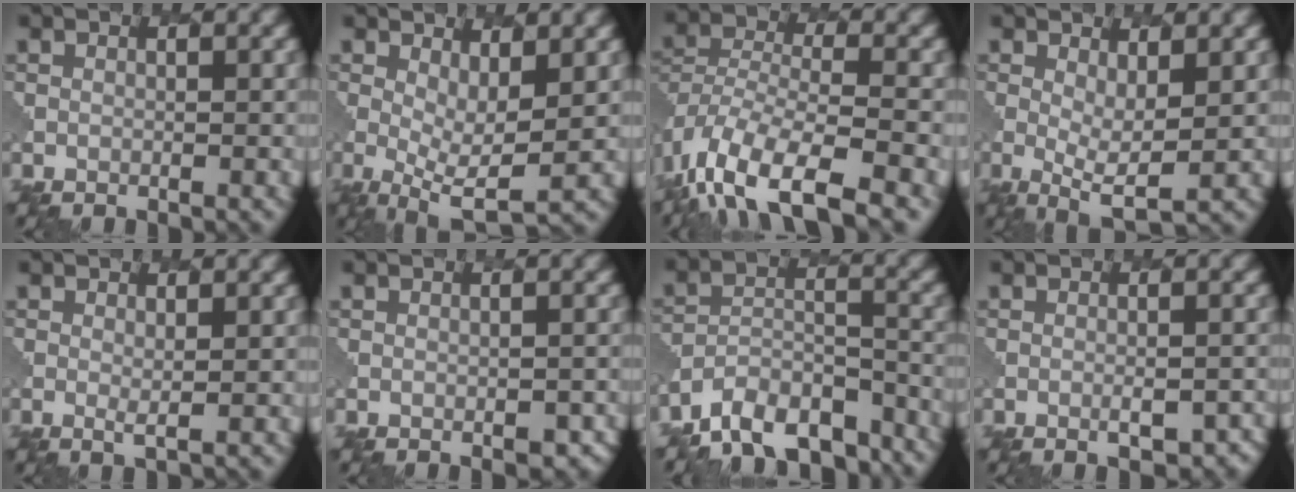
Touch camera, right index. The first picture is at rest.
{"total": 4.5, "force": [0.6, 1.6, 4.2], "torque": [-0.081, -0.012, 0.013]}
{"total": 11.0, "force": [-7.1, 4.6, 7.1], "torque": [-0.140, -0.007, -0.127]}
{"total": 3.3, "force": [0.7, 1.0, 3.0], "torque": [-0.057, -0.010, 0.012]}
{"total": 0.7, "force": [0.6, 0.0, 0.5], "torque": [-0.011, -0.005, 0.009]}
{"total": 2.5, "force": [-1.2, 1.3, 1.8], "torque": [-0.020, -0.002, -0.004]}
{"total": 10.2, "force": [-8.7, 4.2, 3.3], "torque": [-0.058, 0.002, -0.123]}
{"total": 3.0, "force": [-1.4, 1.1, 2.4], "torque": [-0.035, 0.002, -0.010]}